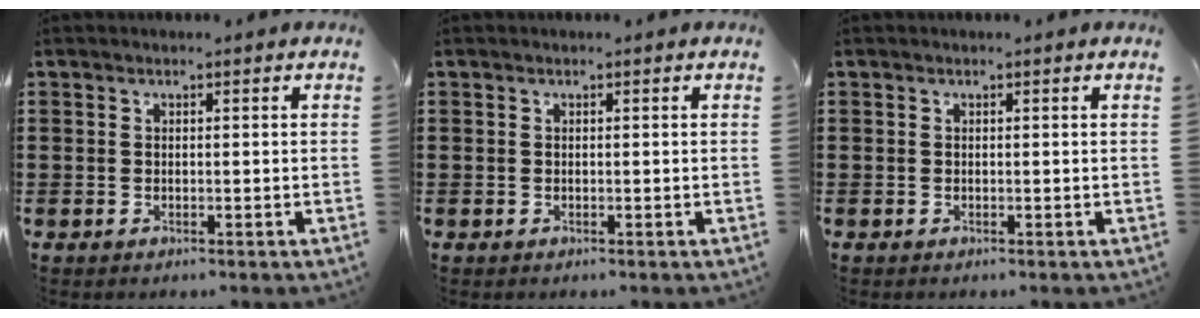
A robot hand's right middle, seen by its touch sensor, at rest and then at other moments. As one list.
[{"total": 0.0}, {"total": 0.0}]